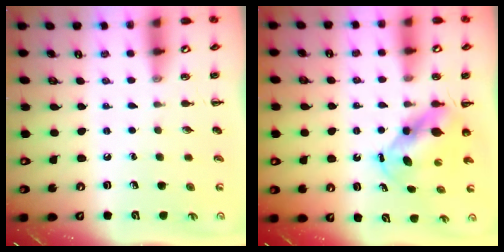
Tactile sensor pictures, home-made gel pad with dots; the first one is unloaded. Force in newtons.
{"total": 5.8, "press": 5.6, "slide": 1.3}